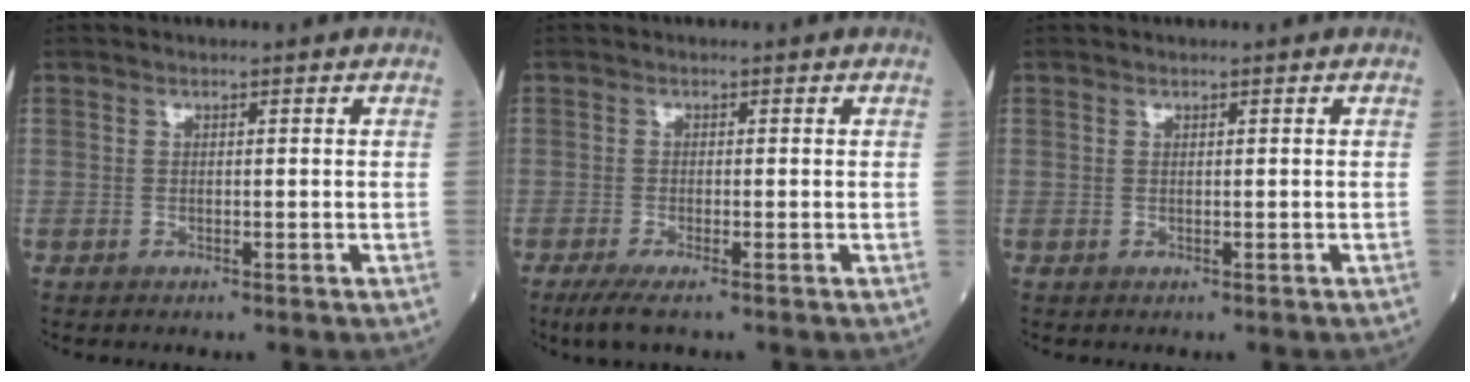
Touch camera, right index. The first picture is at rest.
{"total": 3.4, "force": [-2.2, 0.3, 2.5], "torque": [-0.052, -0.012, -0.043]}
{"total": 0.0}